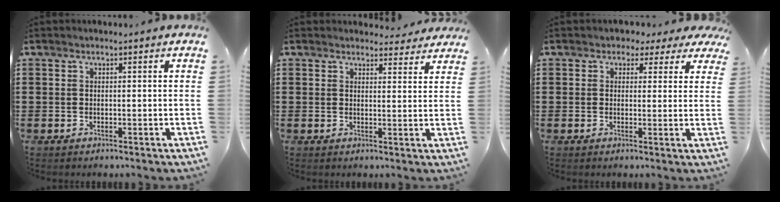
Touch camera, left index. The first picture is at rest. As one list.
[{"total": 3.0, "force": [2.9, 0.8, 0.5], "torque": [-0.003, -0.015, 0.051]}, {"total": 2.1, "force": [1.2, 1.6, 0.7], "torque": [-0.016, 0.005, 0.018]}]